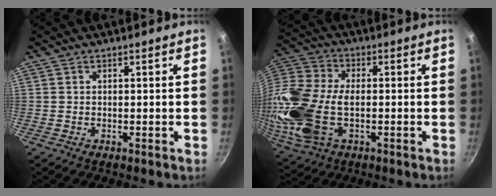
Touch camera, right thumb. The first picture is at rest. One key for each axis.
{"total": 19.4, "fx": -2.4, "fy": 11.6, "fz": 15.3, "tx": -0.334, "ty": 0.017, "tz": -0.050}